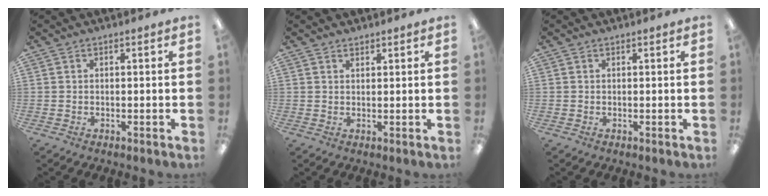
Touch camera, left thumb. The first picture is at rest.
{"total": 1.1, "force": [1.1, 0.2, 0.0], "torque": [-0.001, -0.002, 0.022]}
{"total": 0.0}